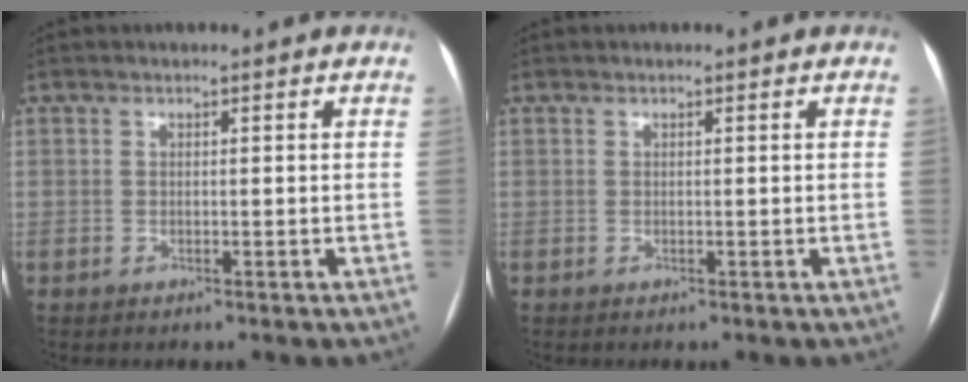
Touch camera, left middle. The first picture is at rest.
{"total": 0.0}